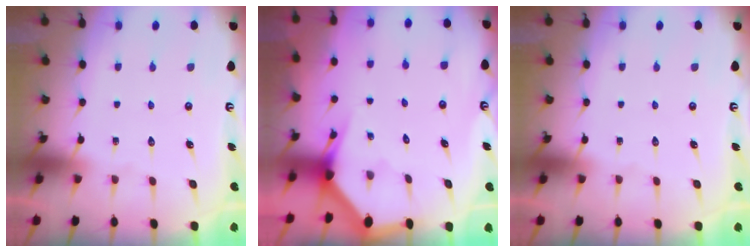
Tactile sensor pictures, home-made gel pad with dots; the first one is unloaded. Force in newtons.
{"total": 2.9, "press": 2.9, "slide": 0.2}
{"total": 0.0}